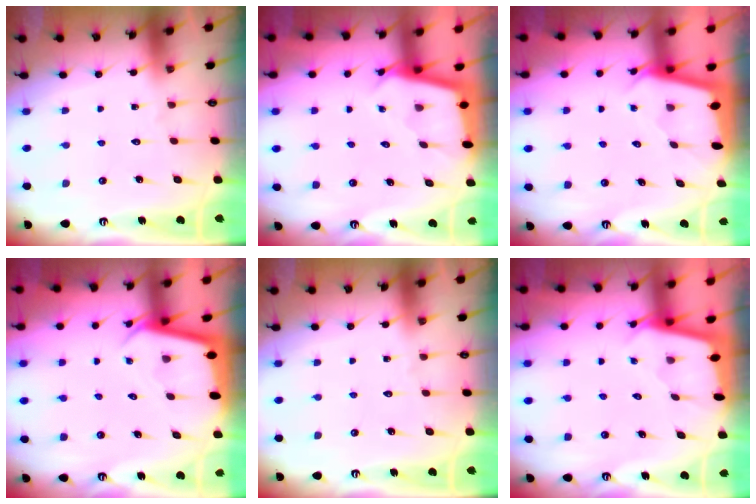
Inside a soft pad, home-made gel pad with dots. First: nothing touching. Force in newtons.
{"total": 2.2, "press": 2.2, "slide": 0.2}
{"total": 2.0, "press": 2.0, "slide": 0.3}
{"total": 2.7, "press": 2.7, "slide": 0.1}
{"total": 0.0}
{"total": 1.8, "press": 1.8, "slide": 0.1}